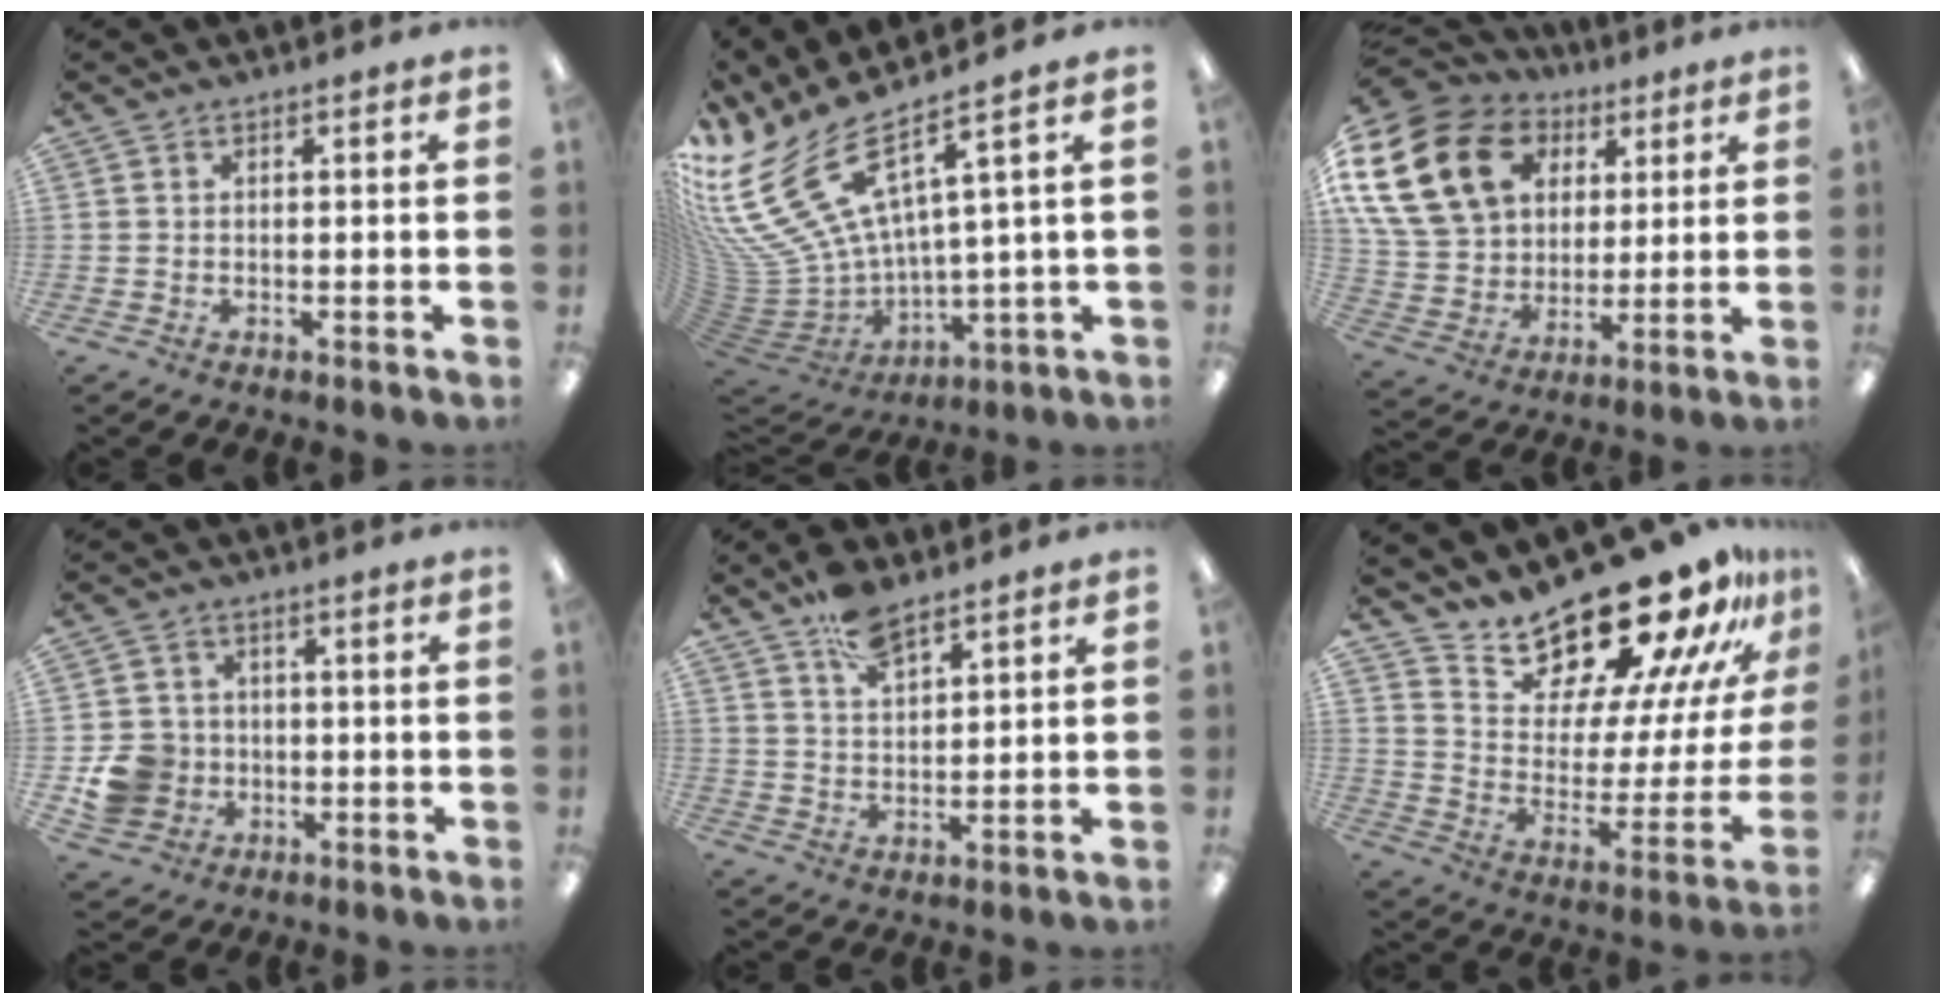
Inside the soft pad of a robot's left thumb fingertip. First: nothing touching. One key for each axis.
{"total": 18.4, "fx": 10.0, "fy": 8.3, "fz": 13.1, "tx": -0.299, "ty": -0.082, "tz": 0.179}
{"total": 22.2, "fx": 8.7, "fy": 16.5, "fz": 12.0, "tx": -0.252, "ty": -0.018, "tz": 0.165}
{"total": 8.8, "fx": -1.9, "fy": 8.2, "fz": 2.7, "tx": -0.062, "ty": 0.016, "tz": -0.026}
{"total": 7.5, "fx": 5.5, "fy": 3.2, "fz": 4.1, "tx": -0.070, "ty": -0.029, "tz": 0.098}
{"total": 23.0, "fx": 20.5, "fy": 7.3, "fz": 7.5, "tx": -0.099, "ty": -0.175, "tz": 0.354}